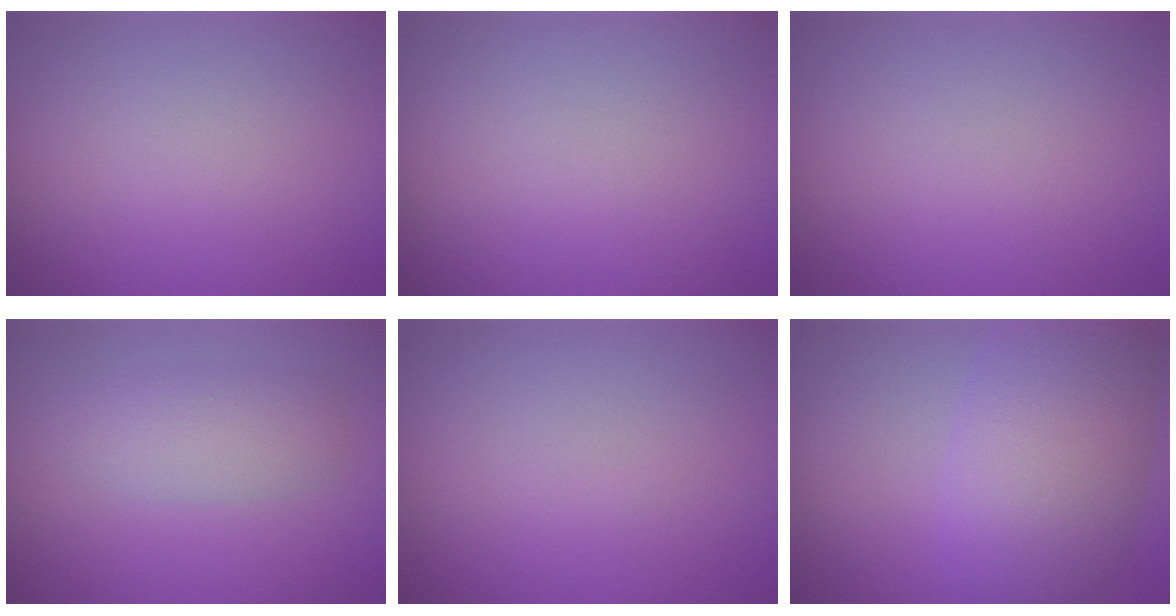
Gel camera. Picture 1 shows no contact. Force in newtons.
{"total": 0.0}
{"total": 0.0}
{"total": 2.8, "press": 2.8, "slide": 0.2}
{"total": 0.0}
{"total": 8.5, "press": 8.5, "slide": 0.2}